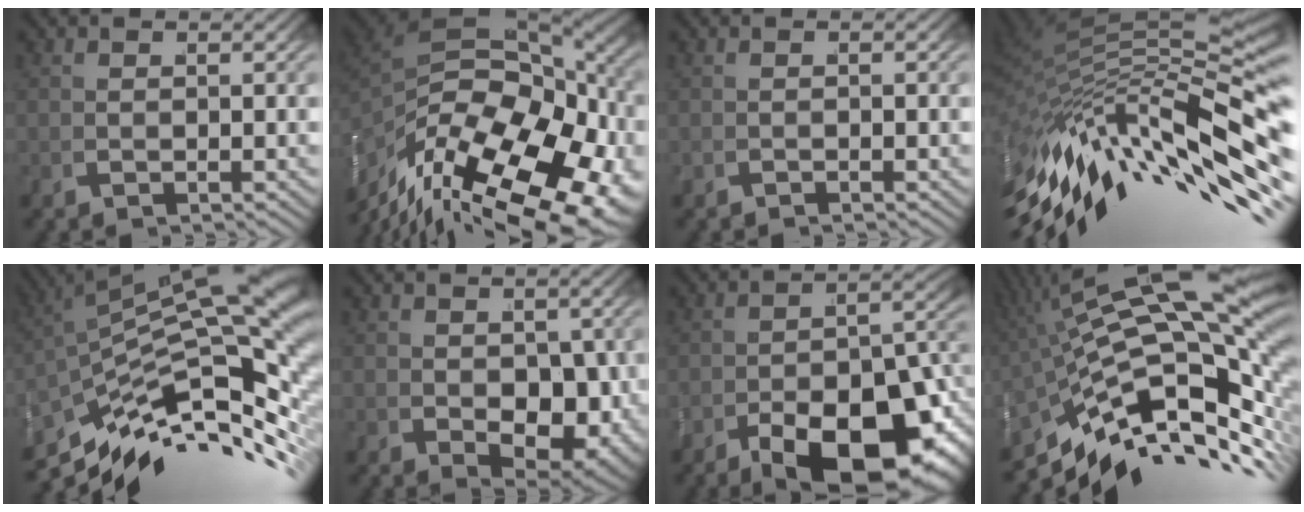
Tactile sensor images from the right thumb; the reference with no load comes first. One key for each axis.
{"total": 20.8, "fx": -1.0, "fy": 13.8, "fz": 15.6, "tx": -0.261, "ty": -0.054, "tz": 0.009}
{"total": 0.7, "fx": -0.3, "fy": -0.5, "fz": -0.3, "tx": 0.012, "ty": 0.003, "tz": -0.009}
{"total": 16.2, "fx": -2.4, "fy": 8.1, "fz": 13.8, "tx": -0.232, "ty": -0.012, "tz": -0.009}
{"total": 14.3, "fx": -2.5, "fy": 6.6, "fz": 12.4, "tx": -0.170, "ty": -0.008, "tz": -0.024}
{"total": 7.6, "fx": -0.4, "fy": 5.1, "fz": 5.7, "tx": -0.110, "ty": -0.056, "tz": 0.028}
{"total": 13.4, "fx": -5.2, "fy": 6.3, "fz": 10.6, "tx": -0.150, "ty": -0.043, "tz": -0.054}
{"total": 17.4, "fx": -0.8, "fy": 8.8, "fz": 15.0, "tx": -0.242, "ty": -0.021, "tz": 0.011}